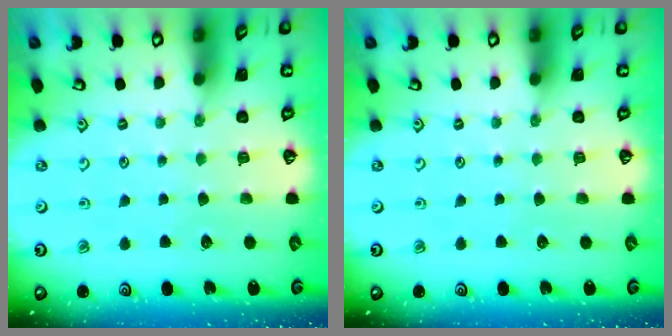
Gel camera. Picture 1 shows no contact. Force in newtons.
{"total": 0.0}